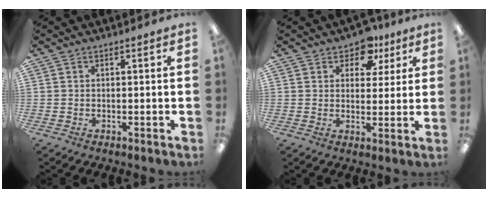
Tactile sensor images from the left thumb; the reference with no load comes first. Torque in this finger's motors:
{"motor_torque": [-0.17, -0.03, -0.27, -0.27, -0.01]}